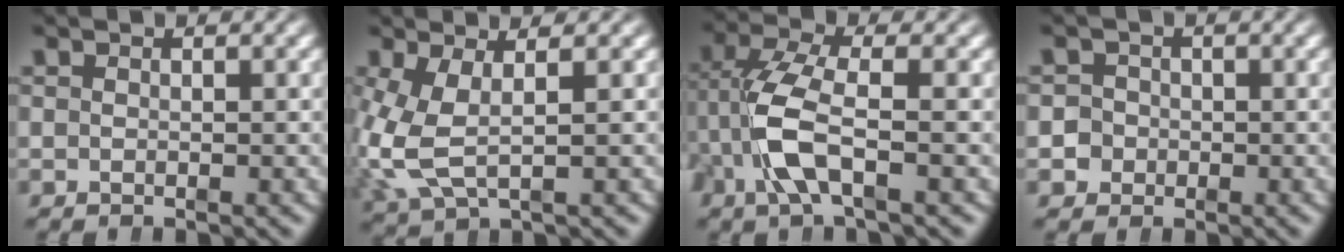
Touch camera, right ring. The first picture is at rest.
{"total": 5.4, "force": [-0.1, 3.6, 4.1], "torque": [-0.120, -0.021, 0.011]}
{"total": 6.0, "force": [-0.6, 2.9, 5.2], "torque": [-0.135, -0.019, -0.003]}
{"total": 4.5, "force": [-0.8, 4.4, 0.9], "torque": [-0.031, -0.013, -0.020]}